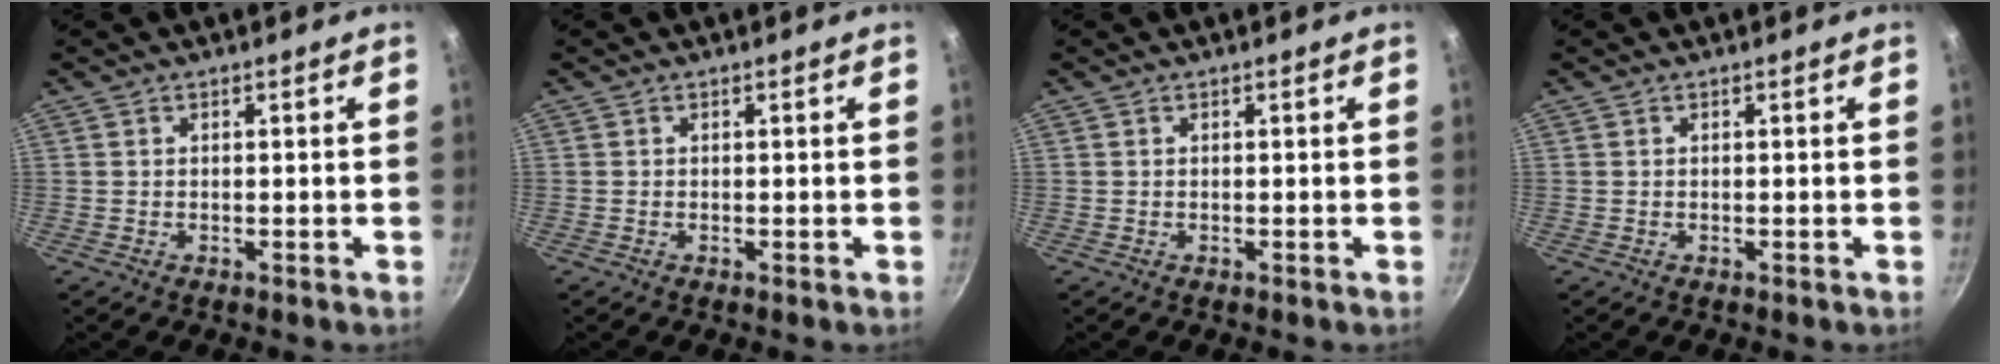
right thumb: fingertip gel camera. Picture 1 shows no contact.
{"total": 0.0}
{"total": 0.0}
{"total": 0.0}